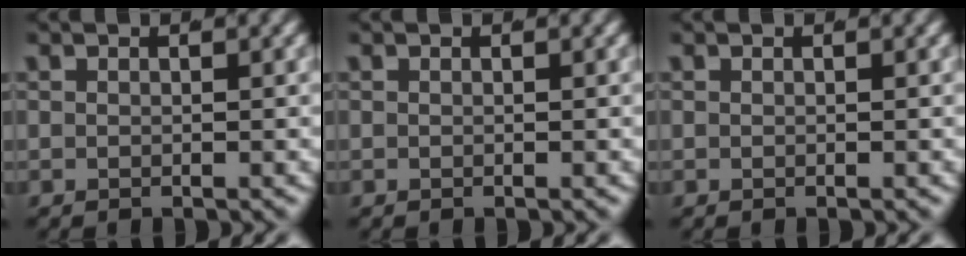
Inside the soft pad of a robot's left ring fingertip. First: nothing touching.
{"total": 0.0}
{"total": 0.0}